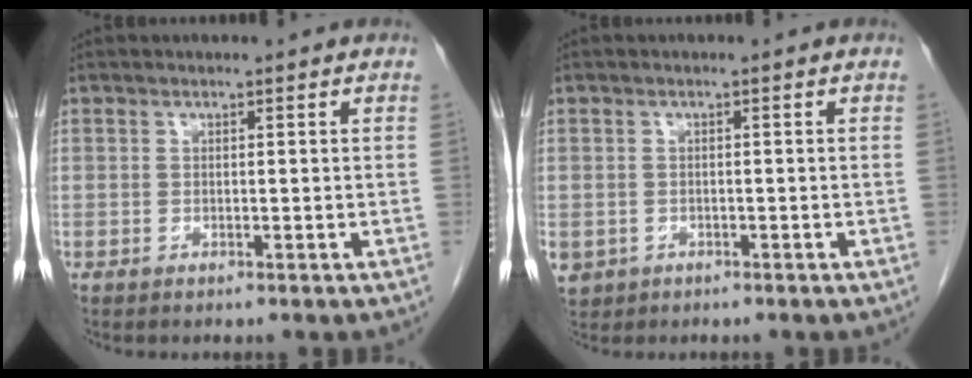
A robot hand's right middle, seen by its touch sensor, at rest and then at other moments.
{"total": 3.9, "force": [-1.7, 3.4, 0.9], "torque": [-0.019, 0.000, -0.022]}